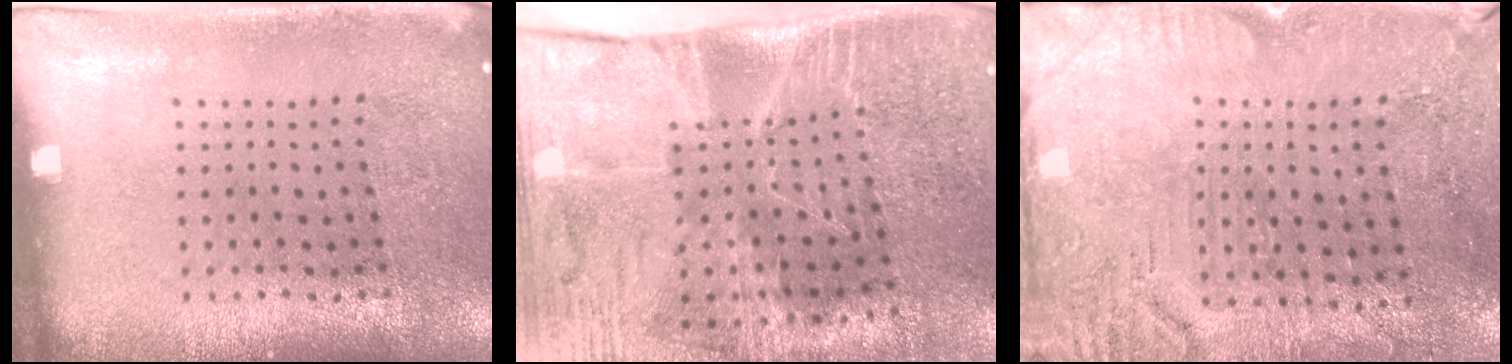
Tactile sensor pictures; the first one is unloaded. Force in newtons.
{"total": 4.3, "press": 3.6, "slide": 2.4}
{"total": 3.0, "press": 2.9, "slide": 0.8}